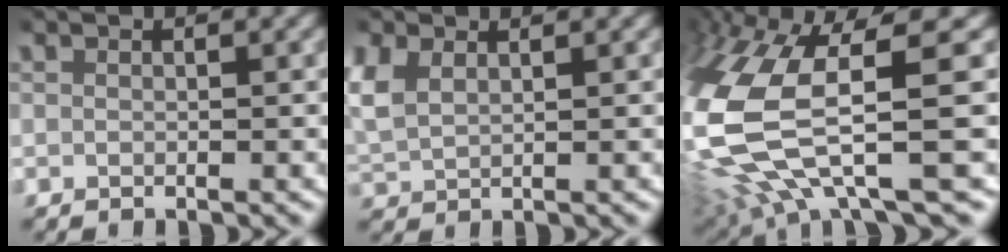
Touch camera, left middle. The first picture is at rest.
{"total": 4.5, "force": [1.2, 3.6, 2.5], "torque": [-0.085, -0.008, 0.030]}
{"total": 12.8, "force": [-1.3, 7.6, 10.2], "torque": [-0.266, -0.043, -0.004]}